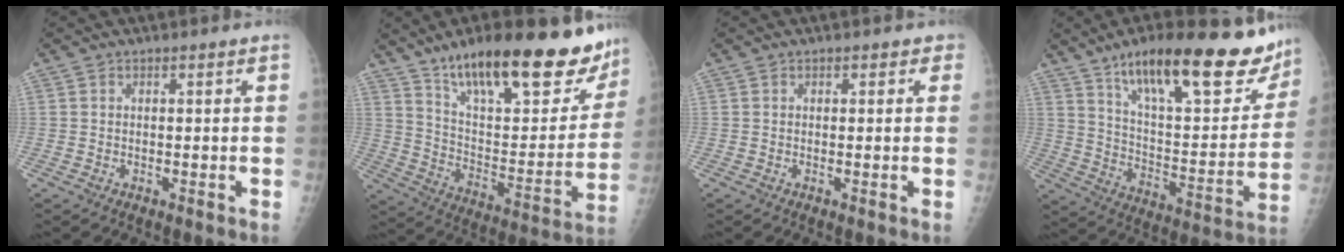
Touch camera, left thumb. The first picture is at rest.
{"total": 29.2, "force": [21.2, 9.3, 17.8], "torque": [-0.225, -0.076, 0.319]}
{"total": 1.3, "force": [0.7, 1.0, 0.6], "torque": [0.012, 0.001, 0.002]}
{"total": 27.8, "force": [19.3, 8.4, 18.1], "torque": [-0.224, -0.069, 0.294]}